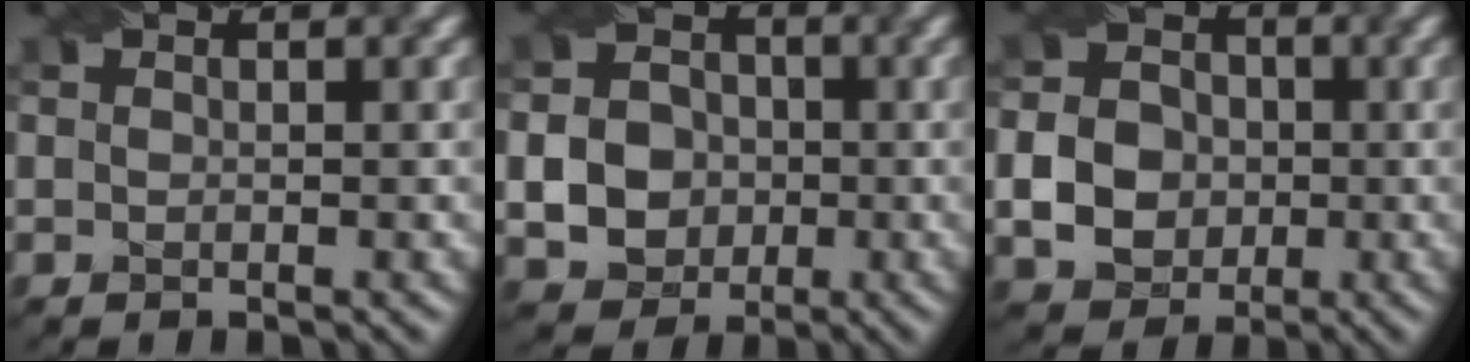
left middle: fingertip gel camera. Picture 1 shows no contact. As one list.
[{"total": 6.9, "force": [-1.4, 6.3, 2.5], "torque": [-0.048, 0.001, -0.041]}, {"total": 5.3, "force": [-1.1, 4.7, 2.3], "torque": [-0.043, 0.000, -0.033]}]